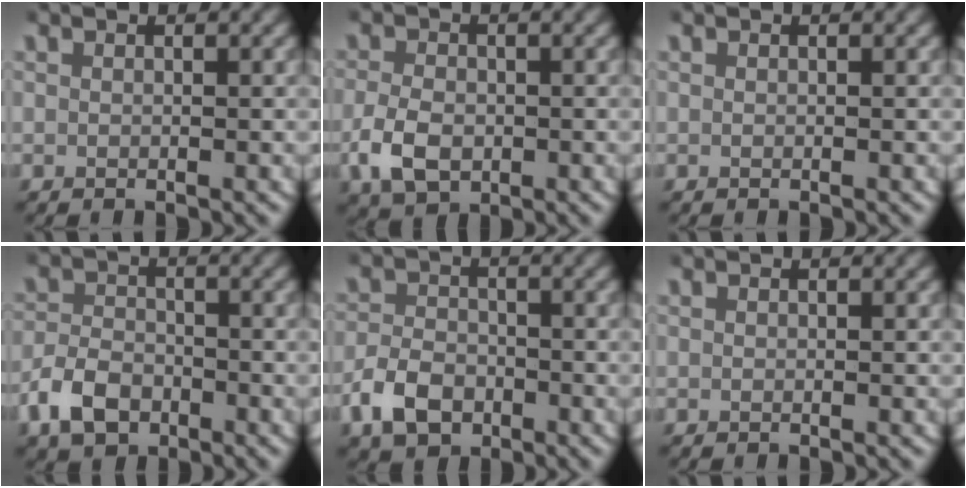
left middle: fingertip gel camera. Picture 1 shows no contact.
{"total": 4.4, "force": [-1.3, 3.1, 2.8], "torque": [-0.065, -0.012, -0.017]}
{"total": 0.0}
{"total": 4.4, "force": [-2.4, 3.0, 2.0], "torque": [-0.041, -0.003, -0.046]}
{"total": 4.3, "force": [-2.2, 3.1, 2.1], "torque": [-0.040, -0.004, -0.043]}
{"total": 0.0}